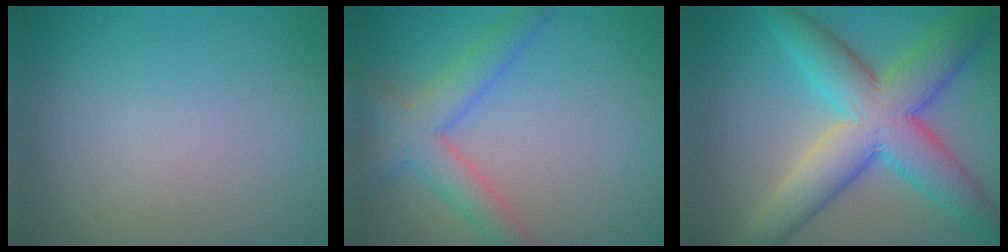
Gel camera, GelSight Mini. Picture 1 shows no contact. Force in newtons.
{"total": 4.6, "press": 4.6, "slide": 0.3}
{"total": 9.9, "press": 9.9, "slide": 0.1}